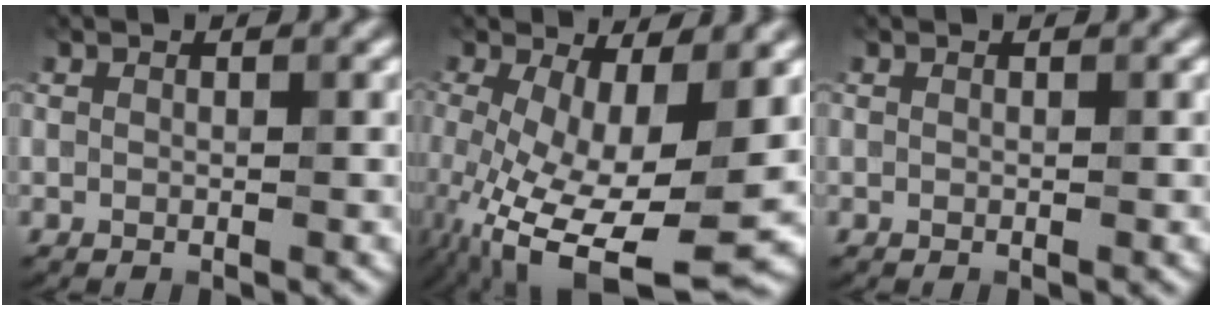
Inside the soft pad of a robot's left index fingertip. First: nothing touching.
{"total": 12.6, "force": [-3.3, 4.6, 11.2], "torque": [-0.199, -0.025, -0.052]}
{"total": 0.0}